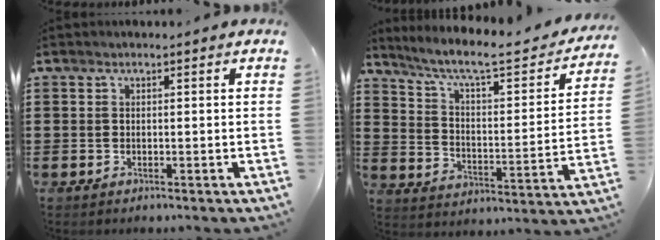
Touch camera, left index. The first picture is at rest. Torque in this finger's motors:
{"motor_torque": [1.33, -0.81, 0.14, 0.05]}